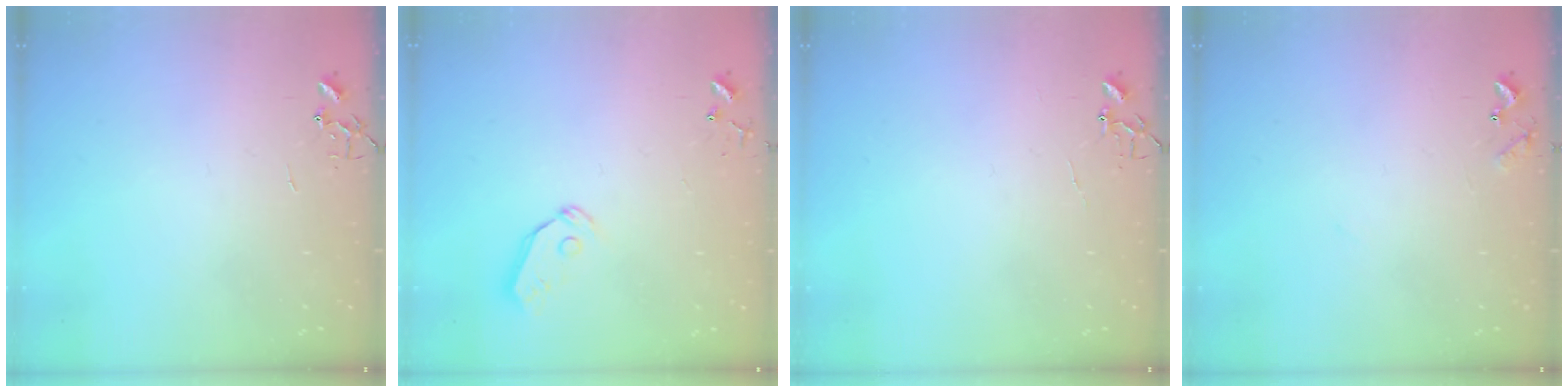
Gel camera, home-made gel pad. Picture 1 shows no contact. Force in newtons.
{"total": 5.3, "press": 5.3, "slide": 0.2}
{"total": 4.3, "press": 4.3, "slide": 0.3}
{"total": 7.8, "press": 7.8, "slide": 0.5}